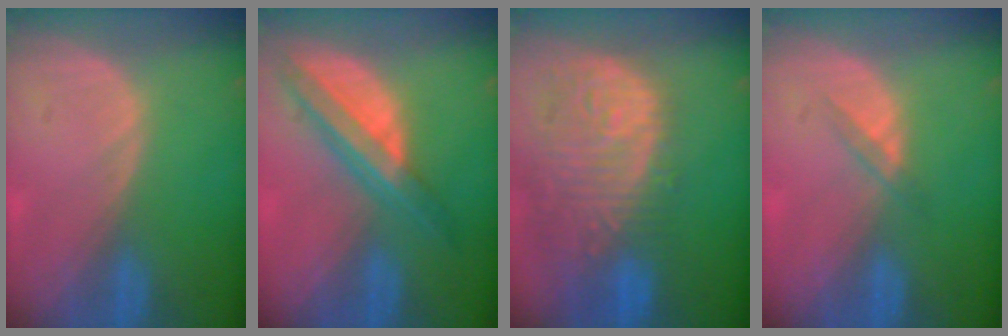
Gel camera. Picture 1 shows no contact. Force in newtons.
{"total": 8.0, "press": 6.6, "slide": 4.5}
{"total": 13.8, "press": 11.5, "slide": 7.7}
{"total": 1.9, "press": 1.7, "slide": 1.0}